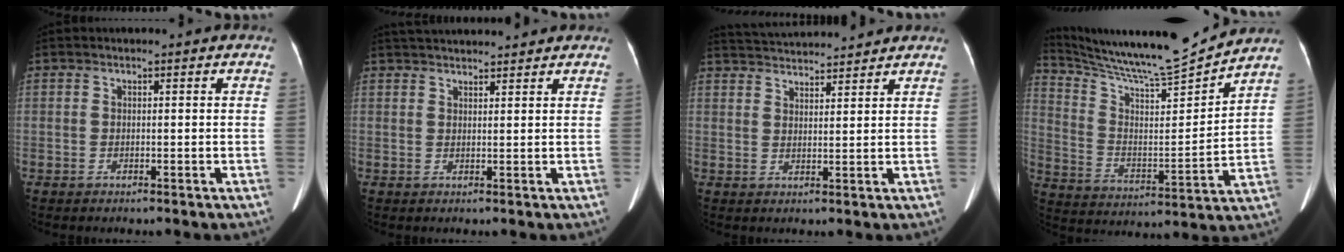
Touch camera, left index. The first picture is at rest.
{"total": 9.6, "force": [8.9, 1.0, 3.3], "torque": [-0.048, 0.022, 0.125]}
{"total": 11.5, "force": [11.0, 0.8, 3.4], "torque": [-0.063, 0.021, 0.165]}
{"total": 16.5, "force": [15.8, -1.6, 4.7], "torque": [-0.104, -0.047, 0.262]}